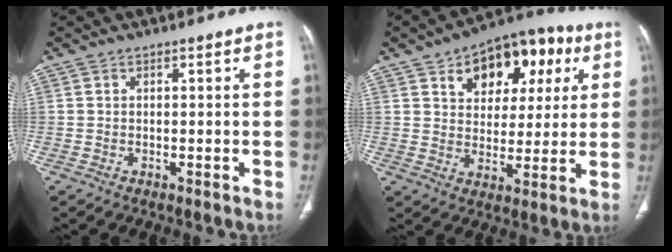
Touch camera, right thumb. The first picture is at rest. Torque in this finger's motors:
{"motor_torque": [-1.29, 1.21, -0.05, 0.39, 0.21]}